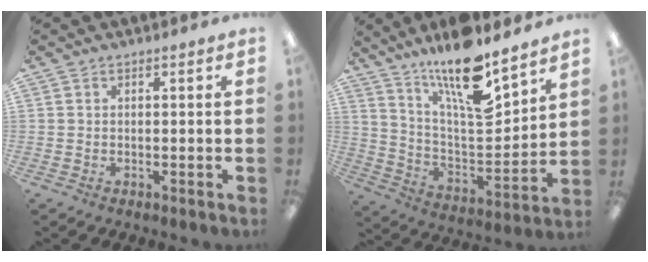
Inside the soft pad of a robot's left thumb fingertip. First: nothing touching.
{"total": 17.1, "force": [13.6, 3.8, 9.7], "torque": [-0.178, -0.099, 0.230]}